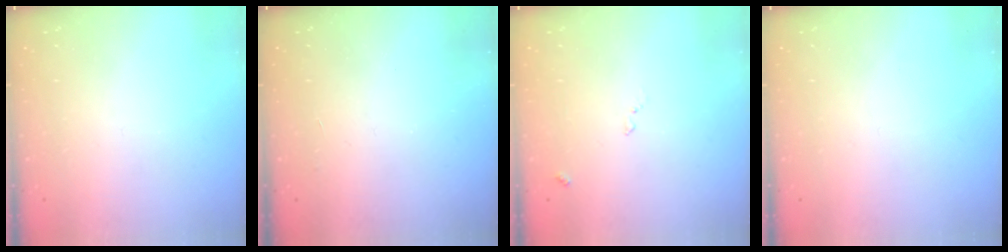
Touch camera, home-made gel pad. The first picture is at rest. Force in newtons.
{"total": 2.2, "press": 2.2, "slide": 0.4}
{"total": 9.5, "press": 9.5, "slide": 0.8}
{"total": 0.0}